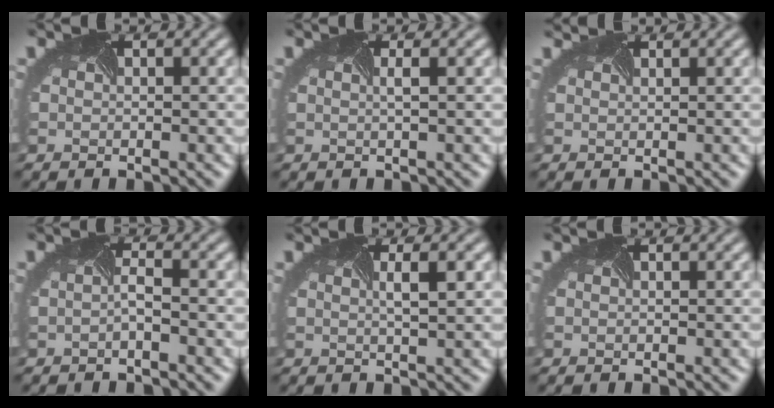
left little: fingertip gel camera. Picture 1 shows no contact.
{"total": 1.1, "force": [0.2, 0.4, 1.1], "torque": [-0.007, -0.002, -0.010]}
{"total": 1.8, "force": [1.7, 0.3, 0.5], "torque": [-0.009, 0.004, 0.009]}
{"total": 1.0, "force": [-0.7, -0.1, 0.7], "torque": [-0.019, -0.005, -0.015]}
{"total": 1.8, "force": [0.3, 0.4, 1.7], "torque": [-0.014, 0.005, 0.000]}
{"total": 0.0}